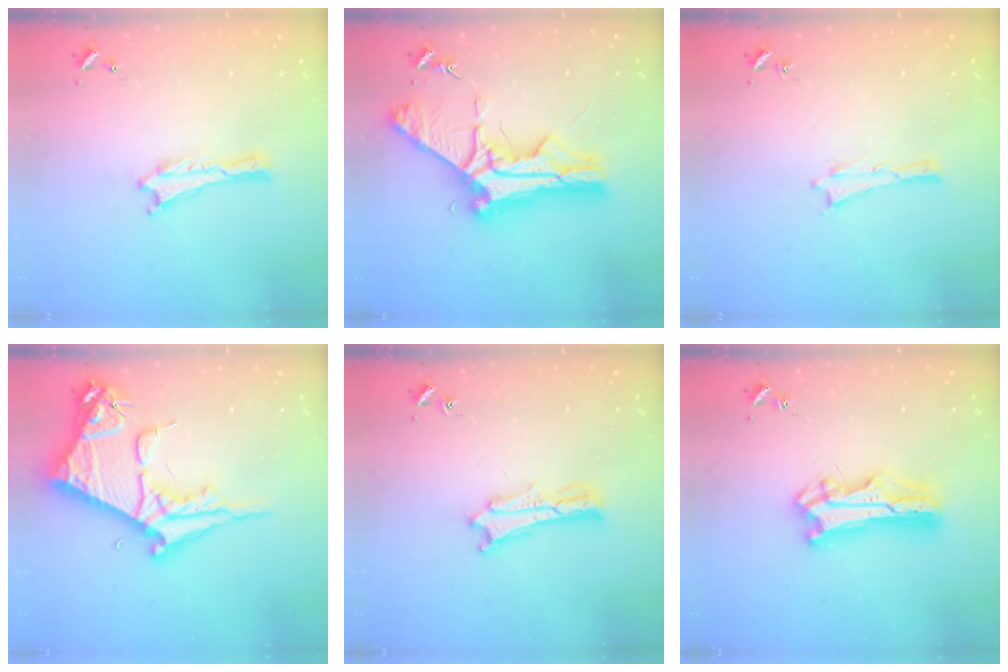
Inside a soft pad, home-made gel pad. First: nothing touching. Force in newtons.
{"total": 12.1, "press": 12.0, "slide": 1.1}
{"total": 0.0}
{"total": 11.6, "press": 11.5, "slide": 1.1}
{"total": 2.5, "press": 2.5, "slide": 0.1}
{"total": 9.2, "press": 9.2, "slide": 1.0}